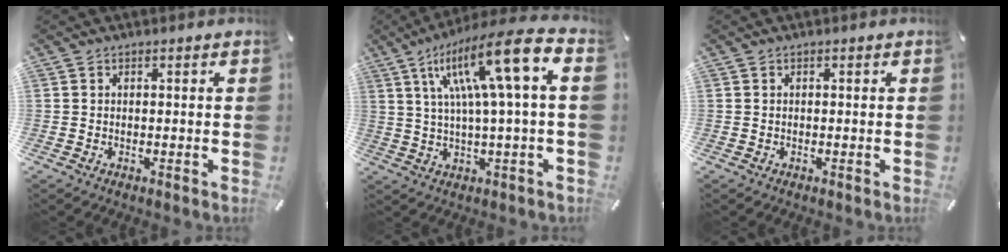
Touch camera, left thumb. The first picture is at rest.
{"total": 18.3, "force": [6.1, 3.1, 17.0], "torque": [-0.308, -0.020, 0.083]}
{"total": 0.0}